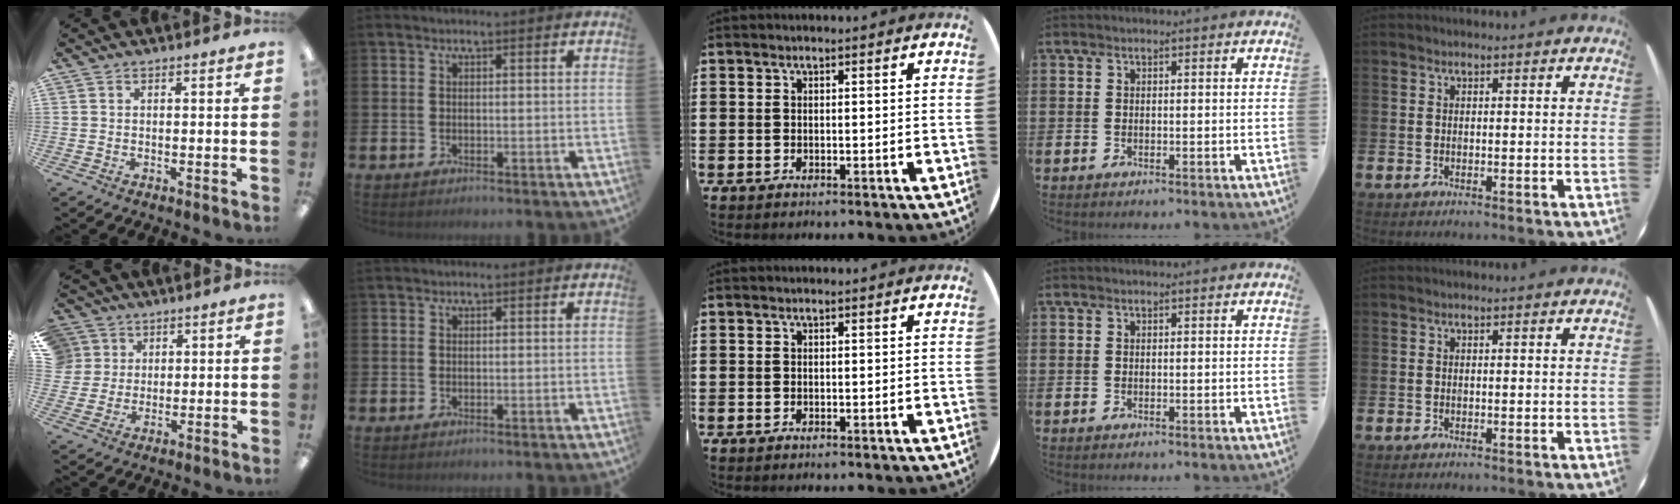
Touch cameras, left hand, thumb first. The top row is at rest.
{"thumb": {"total": 6.3, "force": [2.8, 5.7, 0.2], "torque": [-0.016, -0.006, 0.056]}, "index": {"total": 0.5, "force": [0.5, 0.1, 0.0], "torque": [0.008, -0.001, 0.007]}}